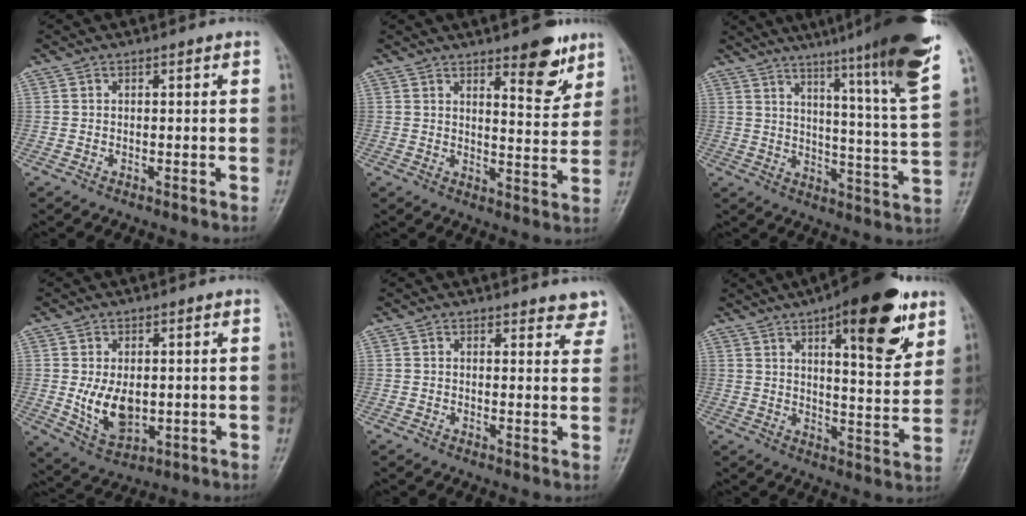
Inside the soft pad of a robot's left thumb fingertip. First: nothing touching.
{"total": 8.5, "force": [5.6, 2.9, 5.7], "torque": [-0.053, -0.039, 0.078]}
{"total": 22.7, "force": [16.2, -0.1, 16.0], "torque": [-0.213, -0.091, 0.219]}
{"total": 8.7, "force": [-0.1, 5.5, 6.8], "torque": [-0.104, -0.016, 0.015]}
{"total": 4.7, "force": [4.4, 1.6, 0.8], "torque": [0.023, -0.024, 0.035]}
{"total": 18.4, "force": [10.0, 6.1, 14.2], "torque": [-0.164, -0.043, 0.142]}